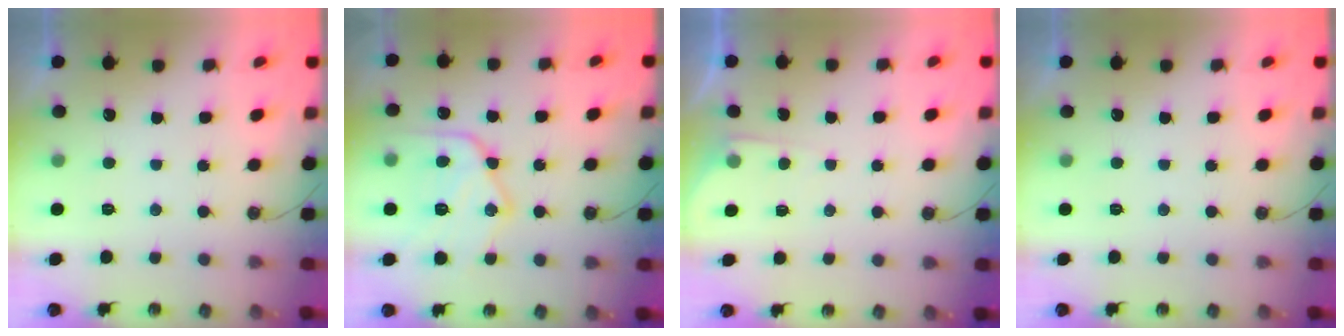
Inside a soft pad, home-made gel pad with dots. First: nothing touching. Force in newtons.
{"total": 18.4, "press": 18.3, "slide": 1.5}
{"total": 2.7, "press": 2.7, "slide": 0.4}
{"total": 0.0}